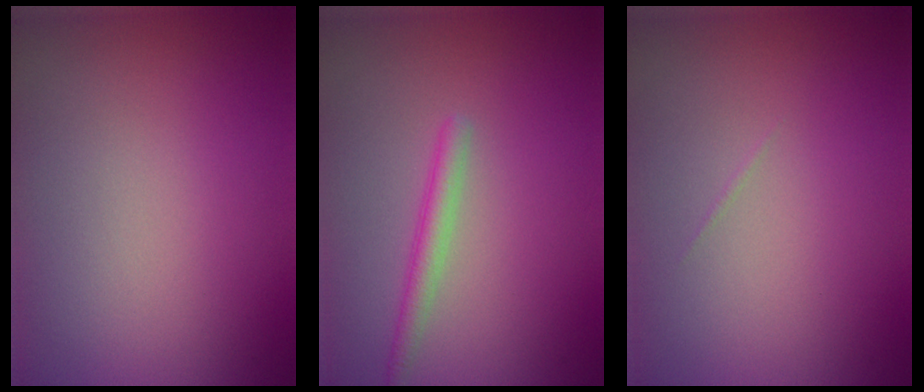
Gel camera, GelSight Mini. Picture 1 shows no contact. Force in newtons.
{"total": 1.8, "press": 1.8, "slide": 0.1}
{"total": 0.0}